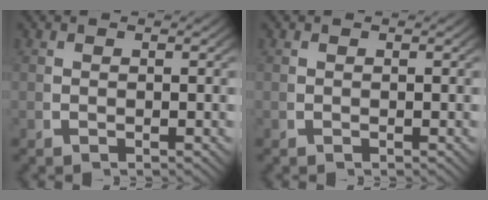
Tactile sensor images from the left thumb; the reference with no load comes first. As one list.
[{"total": 0.0}]